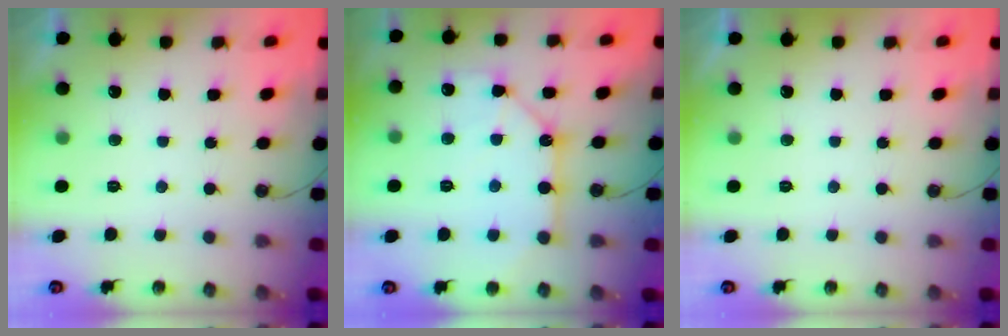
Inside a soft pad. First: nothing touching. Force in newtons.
{"total": 12.1, "press": 12.1, "slide": 1.3}
{"total": 0.0}